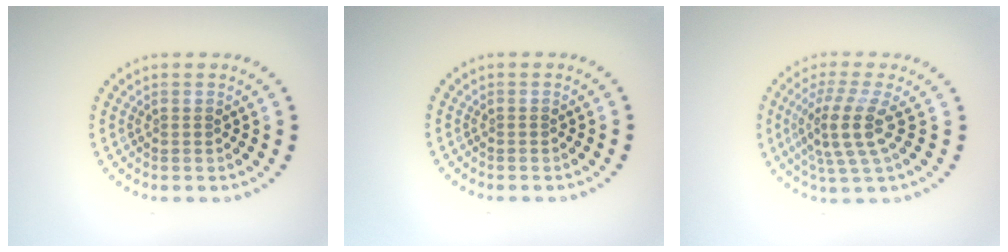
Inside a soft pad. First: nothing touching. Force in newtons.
{"total": 0.0}
{"total": 4.1, "press": 3.1, "slide": 2.6}